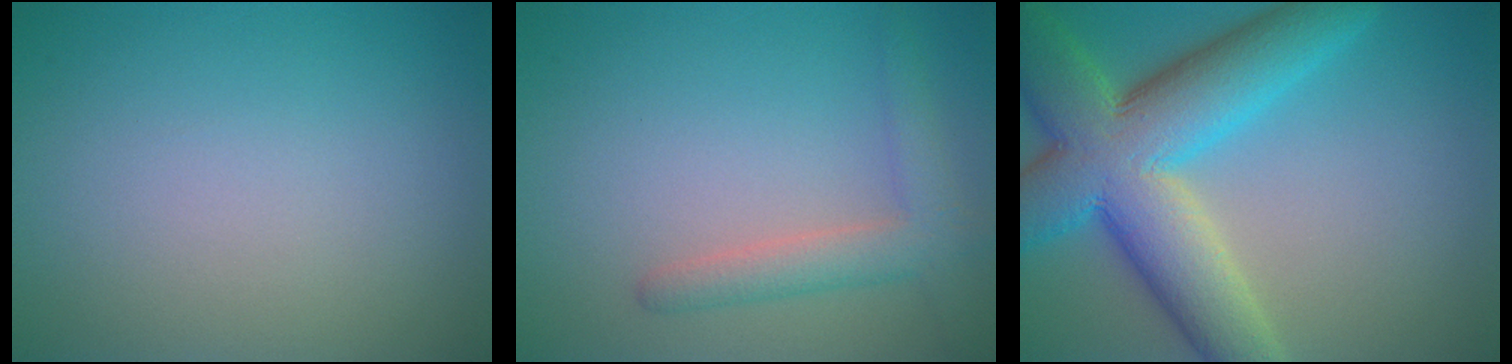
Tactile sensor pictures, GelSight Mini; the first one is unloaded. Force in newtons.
{"total": 3.0, "press": 3.0, "slide": 0.1}
{"total": 11.9, "press": 11.8, "slide": 0.7}